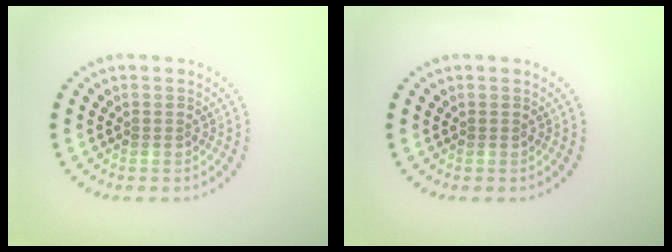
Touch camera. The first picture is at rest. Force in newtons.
{"total": 0.0}